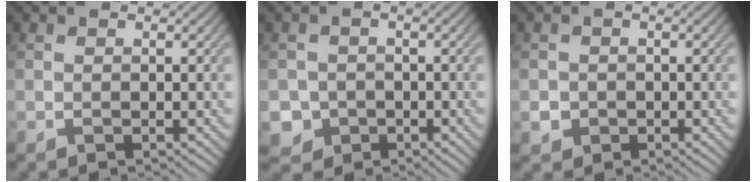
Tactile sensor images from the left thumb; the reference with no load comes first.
{"total": 3.5, "force": [-1.4, 3.1, 0.6], "torque": [-0.012, -0.005, -0.035]}
{"total": 1.9, "force": [-0.6, 1.7, 0.4], "torque": [-0.005, -0.007, -0.014]}